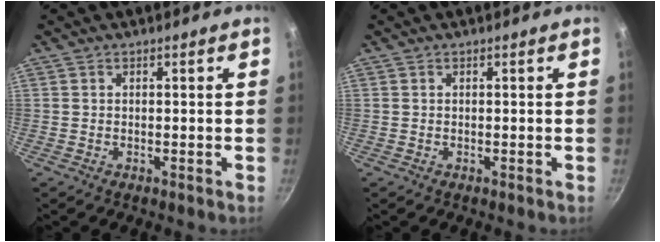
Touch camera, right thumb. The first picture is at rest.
{"total": 0.0}